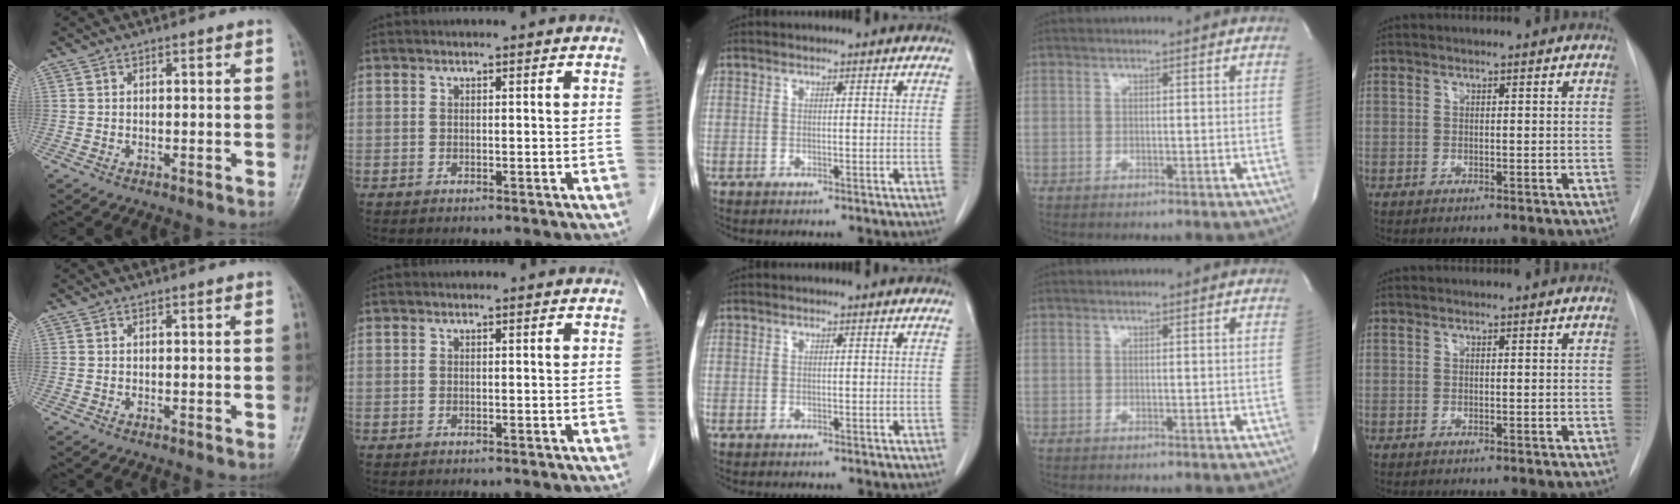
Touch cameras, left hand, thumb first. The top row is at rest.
{}